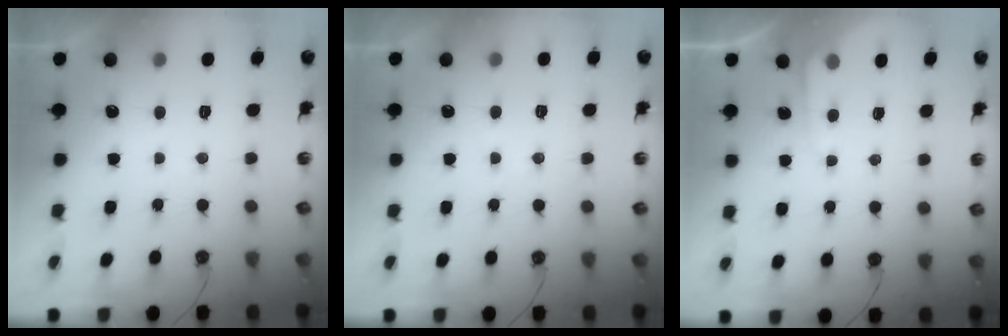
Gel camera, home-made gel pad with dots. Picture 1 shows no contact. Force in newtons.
{"total": 3.9, "press": 3.9, "slide": 0.5}
{"total": 5.1, "press": 5.1, "slide": 0.6}